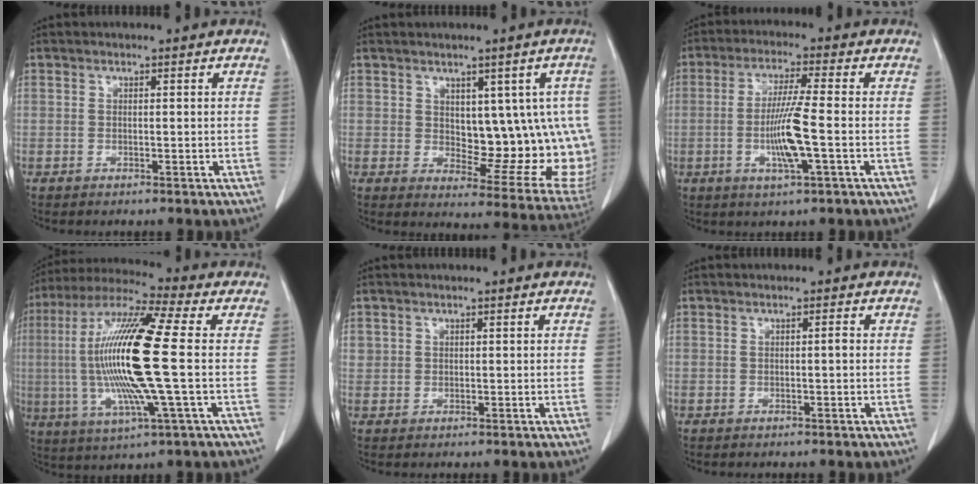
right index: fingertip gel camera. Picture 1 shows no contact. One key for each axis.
{"total": 13.7, "fx": 1.6, "fy": 7.1, "fz": 11.7, "tx": -0.123, "ty": 0.003, "tz": 0.036}
{"total": 8.1, "fx": -1.7, "fy": -0.2, "fz": 7.9, "tx": -0.156, "ty": -0.008, "tz": -0.034}
{"total": 18.8, "fx": -0.5, "fy": 0.6, "fz": 18.8, "tx": -0.390, "ty": -0.001, "tz": -0.018}
{"total": 1.4, "fx": 0.5, "fy": 1.3, "fz": 0.1, "tx": 0.011, "ty": 0.008, "tz": 0.008}
{"total": 0.6, "fx": -0.1, "fy": 0.0, "fz": 0.6, "tx": -0.011, "ty": 0.001, "tz": -0.001}